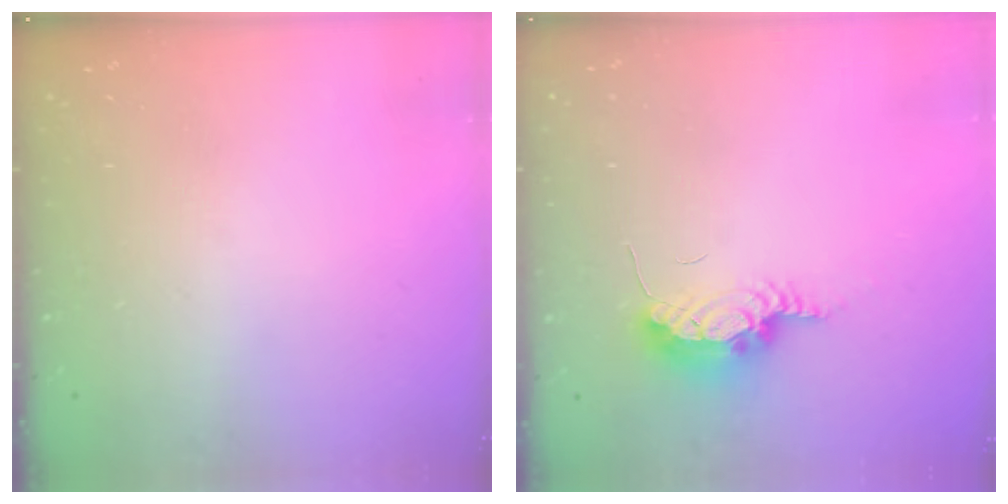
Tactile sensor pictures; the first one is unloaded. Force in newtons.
{"total": 7.6, "press": 7.3, "slide": 2.1}